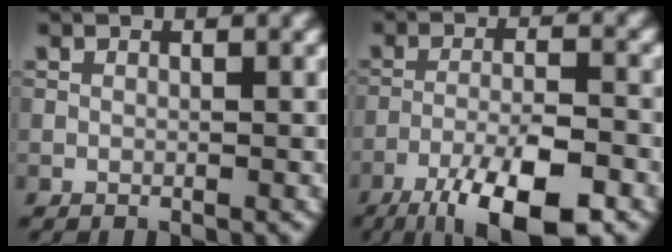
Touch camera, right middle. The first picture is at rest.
{"total": 10.1, "force": [-6.7, 2.6, 7.1], "torque": [-0.119, -0.004, -0.115]}